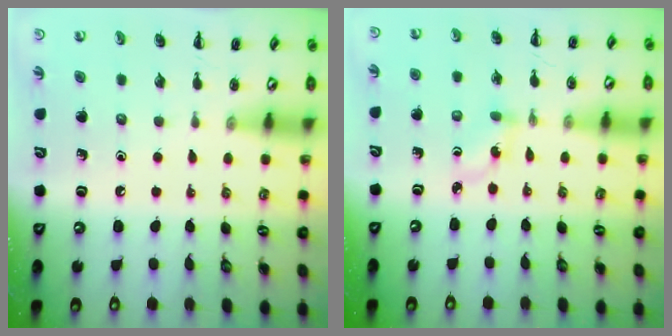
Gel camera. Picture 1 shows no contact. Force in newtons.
{"total": 2.6, "press": 2.3, "slide": 1.1}